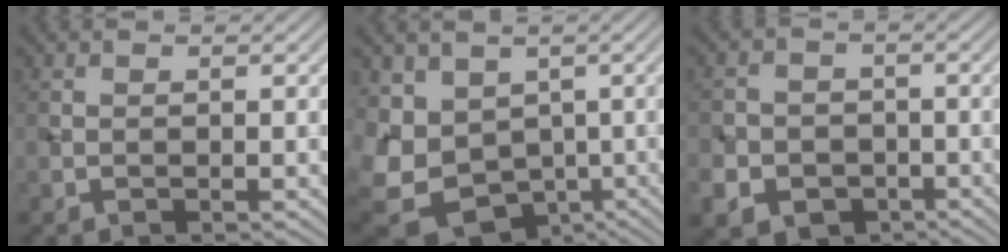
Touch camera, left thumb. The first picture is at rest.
{"total": 11.4, "force": [-2.4, 9.2, 6.3], "torque": [-0.171, -0.027, -0.008]}
{"total": 7.4, "force": [-3.5, 6.3, 1.7], "torque": [-0.050, -0.022, -0.076]}